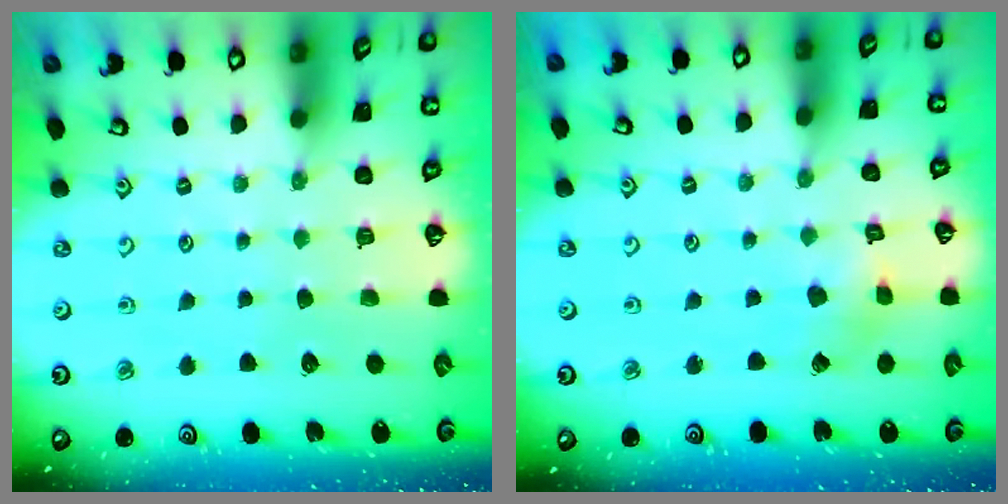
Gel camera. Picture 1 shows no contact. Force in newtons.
{"total": 2.6, "press": 2.6, "slide": 0.3}